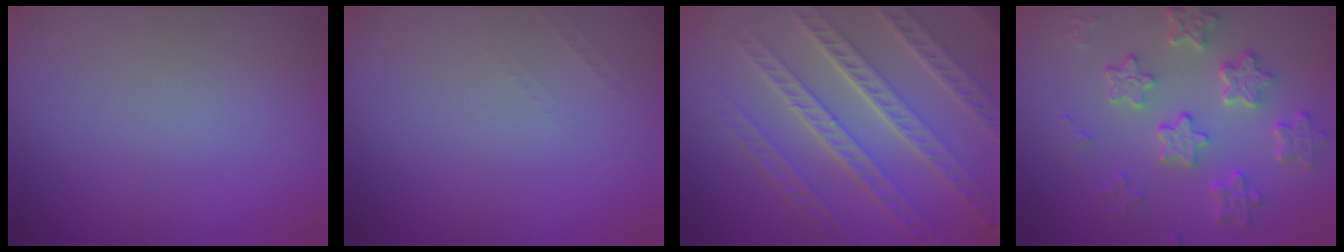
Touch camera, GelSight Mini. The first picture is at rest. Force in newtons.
{"total": 0.6, "press": 0.6, "slide": 0.2}
{"total": 7.9, "press": 5.7, "slide": 5.5}
{"total": 5.6, "press": 4.3, "slide": 3.6}